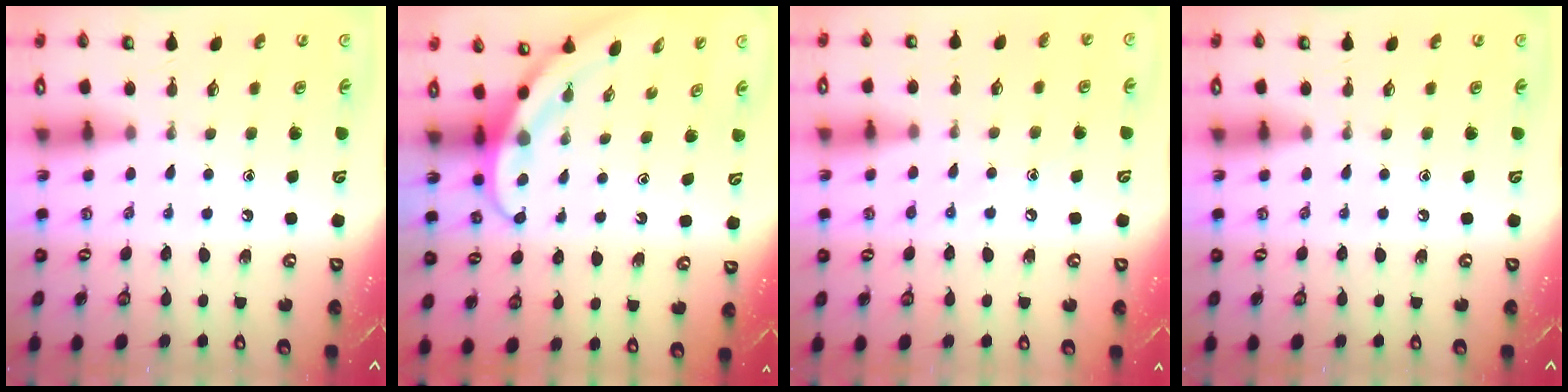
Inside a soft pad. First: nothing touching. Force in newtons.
{"total": 3.8, "press": 3.8, "slide": 0.3}
{"total": 6.0, "press": 5.9, "slide": 0.8}
{"total": 0.0}